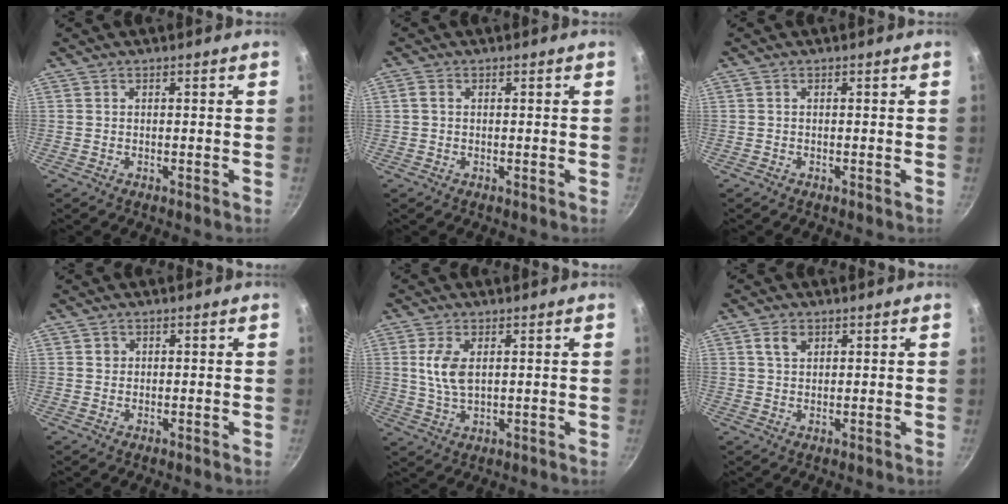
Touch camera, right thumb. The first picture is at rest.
{"total": 1.3, "force": [0.2, 1.0, 0.8], "torque": [-0.015, 0.004, 0.001]}
{"total": 0.0}
{"total": 1.1, "force": [0.4, 1.0, 0.2], "torque": [0.001, 0.001, 0.004]}
{"total": 6.2, "force": [1.4, 3.2, 5.2], "torque": [-0.104, -0.006, 0.029]}
{"total": 3.2, "force": [1.4, 2.0, 2.0], "torque": [-0.031, 0.000, 0.025]}